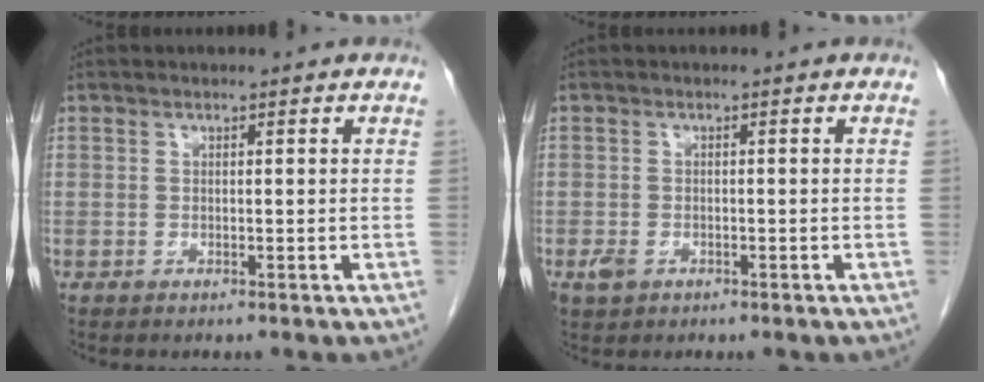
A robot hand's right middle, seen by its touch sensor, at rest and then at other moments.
{"total": 1.8, "force": [-0.8, 1.3, 1.0], "torque": [-0.022, 0.001, -0.006]}